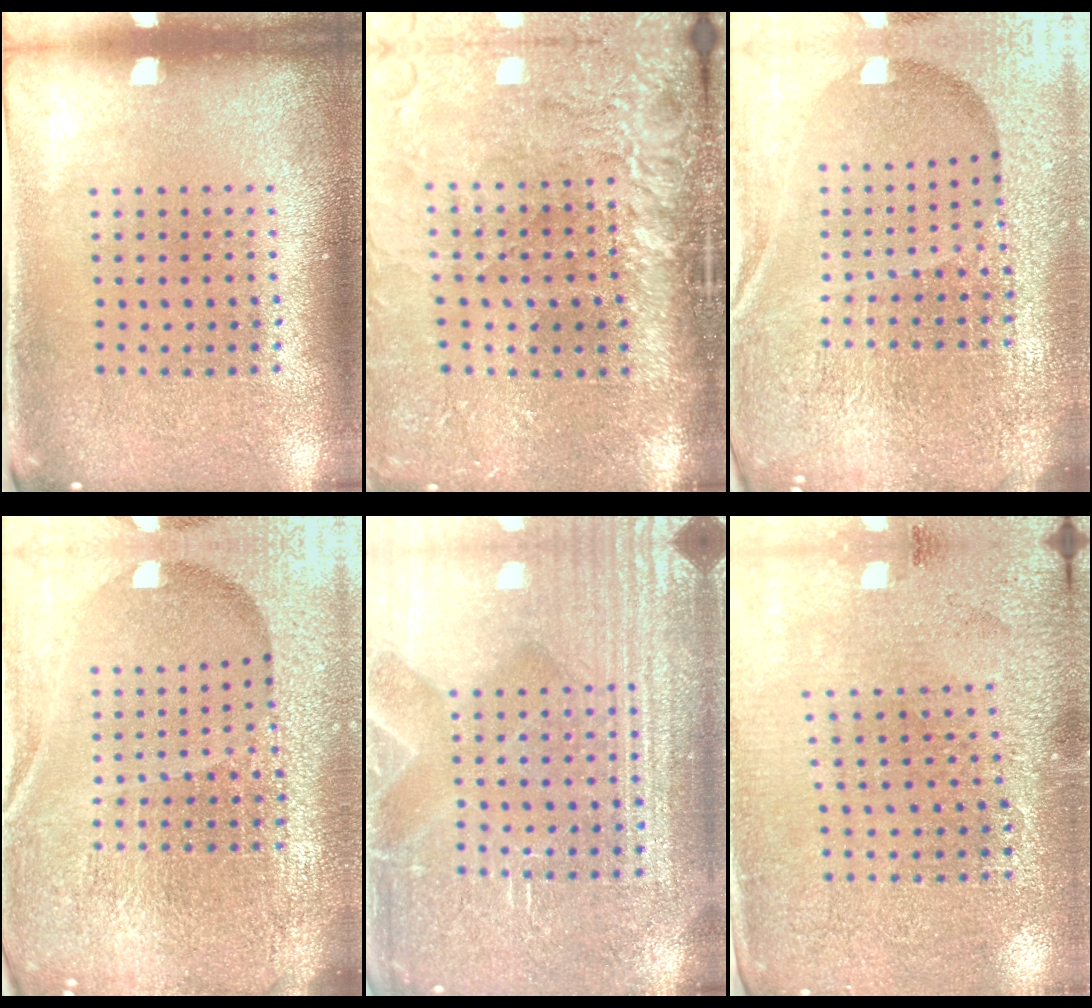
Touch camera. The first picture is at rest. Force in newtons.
{"total": 4.6, "press": 3.7, "slide": 2.7}
{"total": 7.0, "press": 6.0, "slide": 3.5}
{"total": 6.8, "press": 5.9, "slide": 3.4}
{"total": 5.9, "press": 5.9, "slide": 0.8}
{"total": 2.9, "press": 2.8, "slide": 0.4}